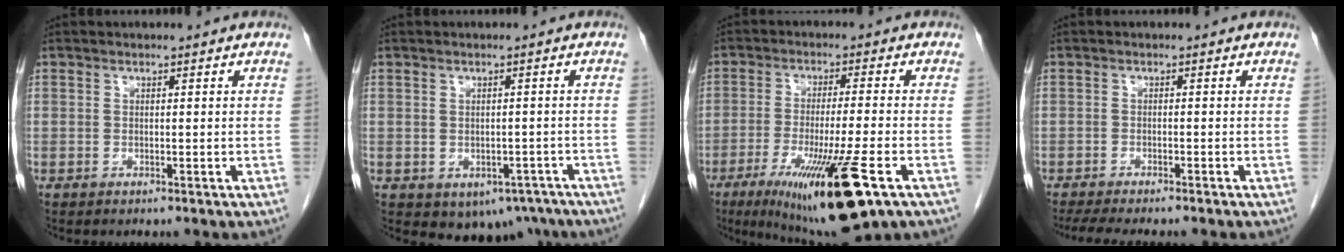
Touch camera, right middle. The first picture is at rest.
{"total": 6.4, "force": [-3.8, 4.4, 2.7], "torque": [-0.022, 0.006, -0.043]}
{"total": 15.8, "force": [-7.7, 1.0, 13.7], "torque": [-0.216, -0.045, -0.119]}
{"total": 7.5, "force": [-6.3, 0.6, 4.0], "torque": [-0.056, -0.014, -0.093]}